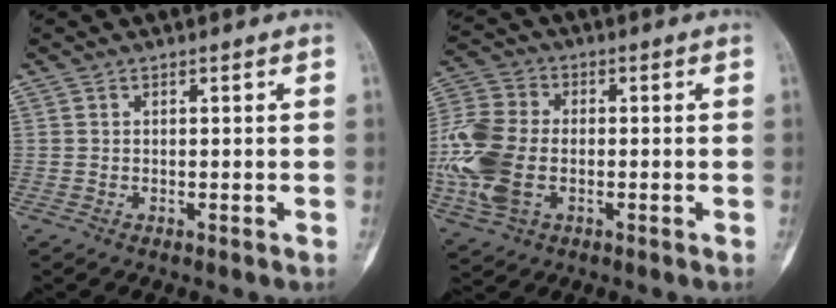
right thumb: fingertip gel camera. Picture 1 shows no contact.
{"total": 15.2, "force": [-2.6, 10.0, 11.1], "torque": [-0.258, 0.005, -0.050]}